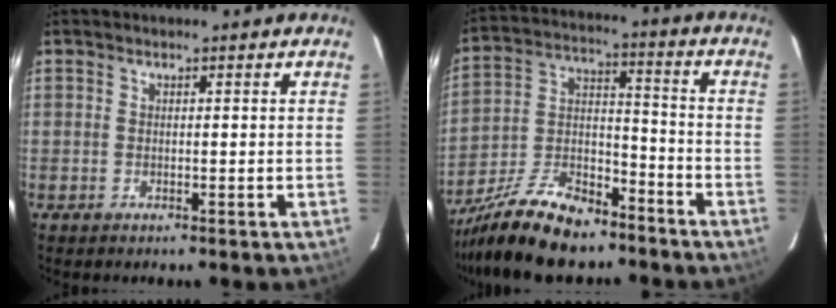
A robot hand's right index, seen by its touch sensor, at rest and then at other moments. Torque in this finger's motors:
{"motor_torque": [0.96, -1.18, 0.78, 0.10]}